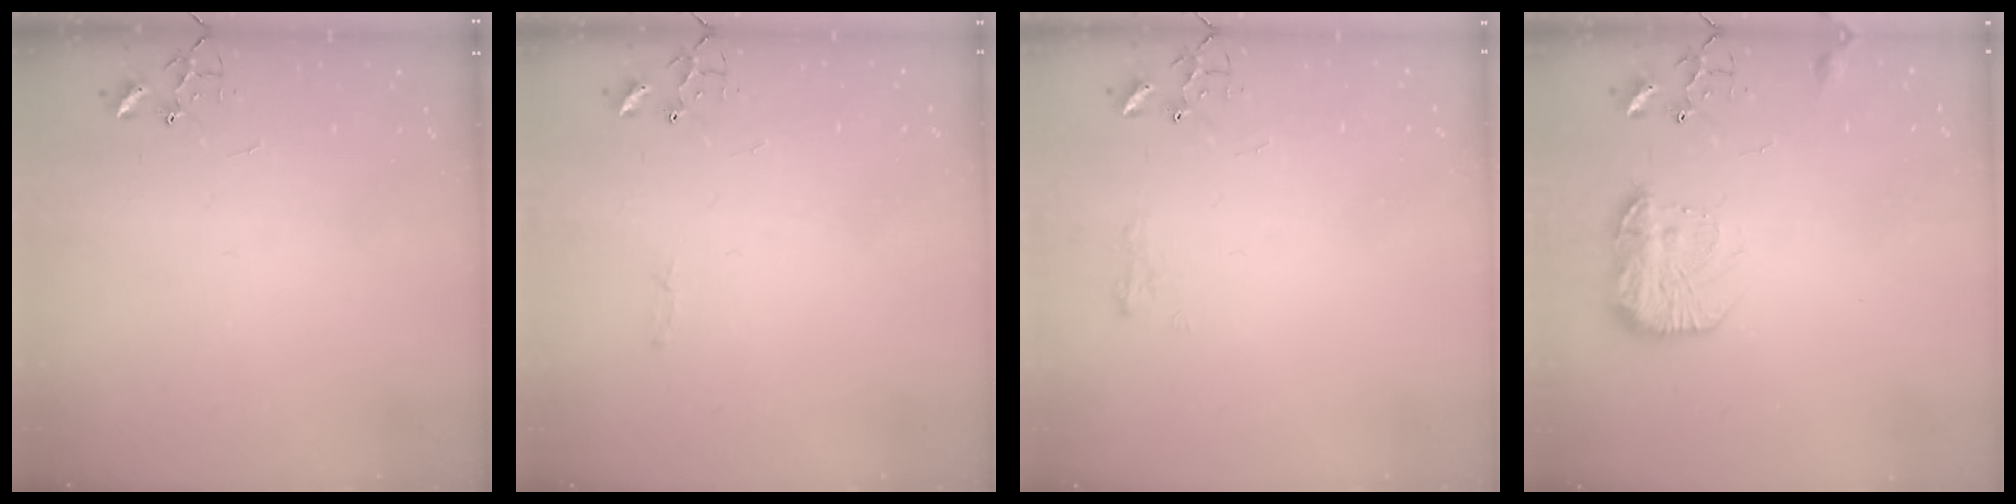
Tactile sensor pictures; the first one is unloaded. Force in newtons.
{"total": 2.8, "press": 2.8, "slide": 0.4}
{"total": 8.5, "press": 8.5, "slide": 0.6}
{"total": 13.9, "press": 13.8, "slide": 0.8}